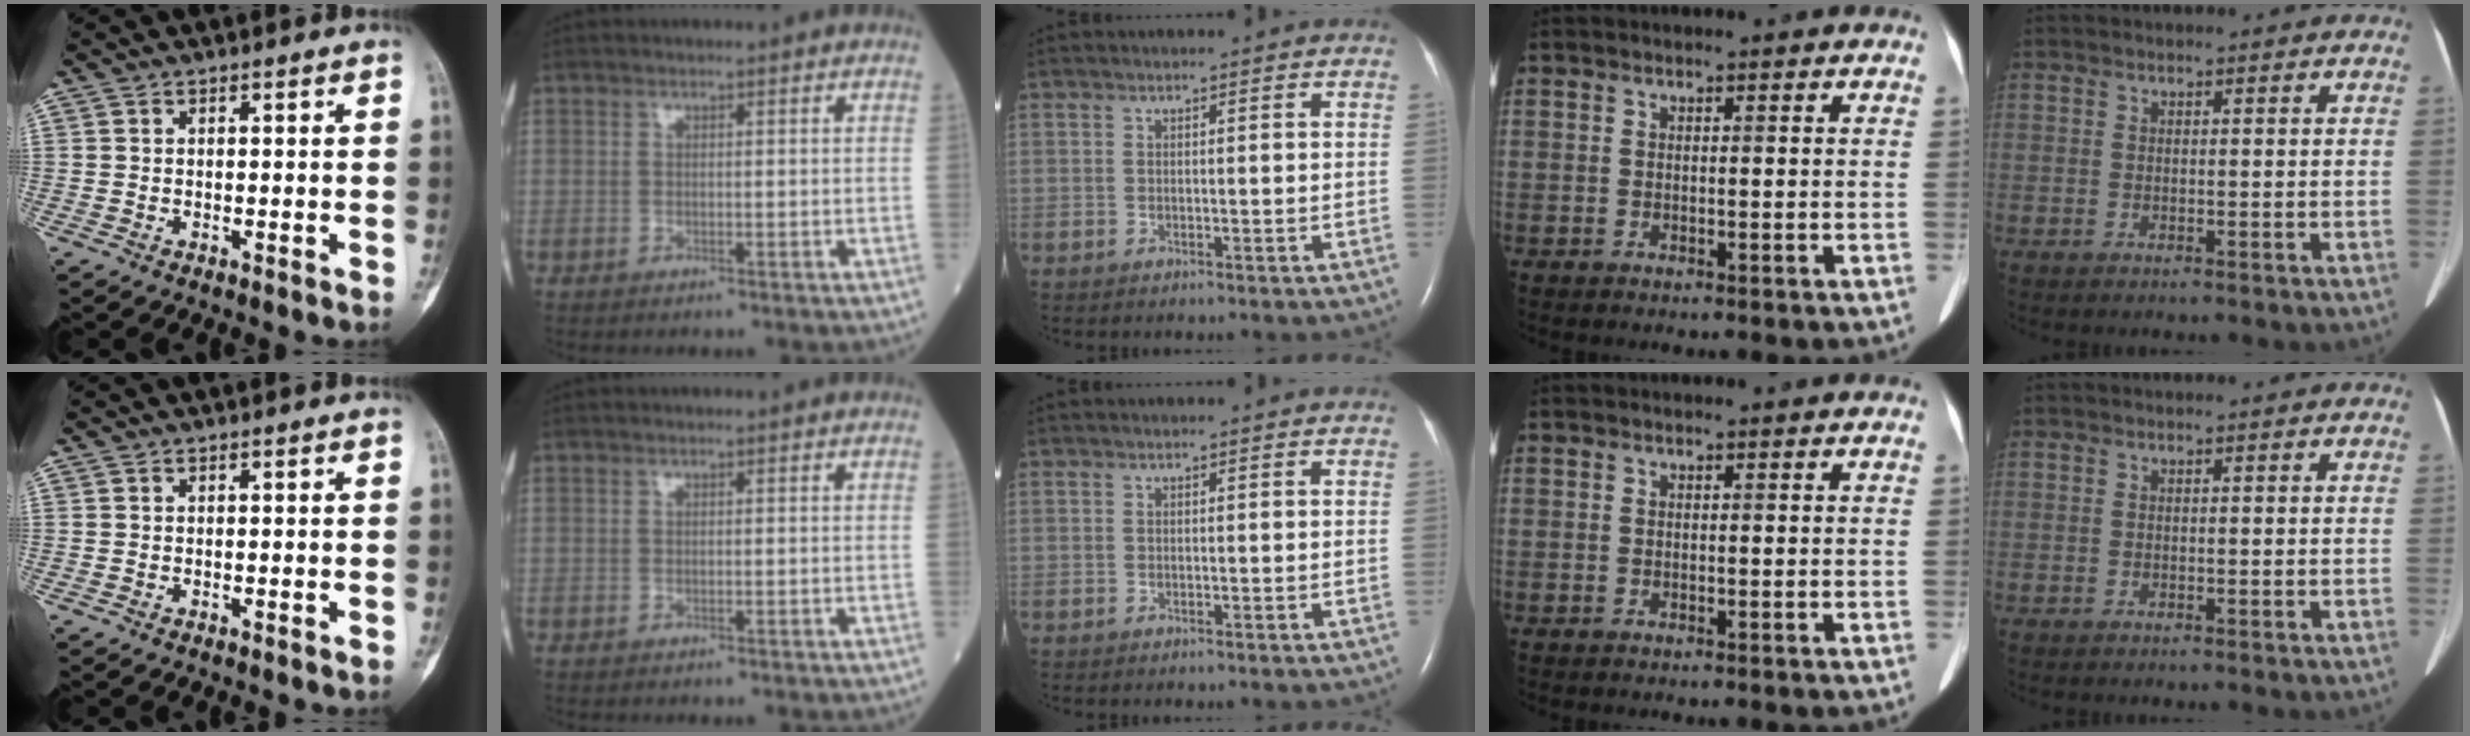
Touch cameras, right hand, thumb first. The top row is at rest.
{}